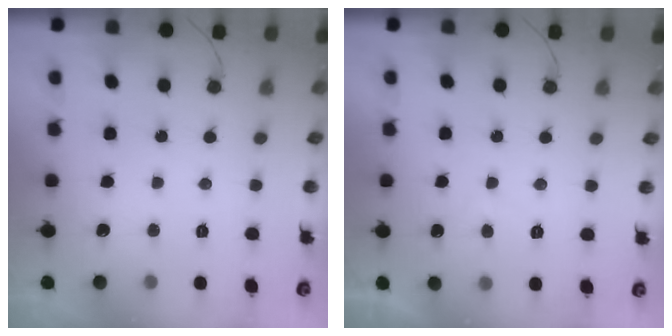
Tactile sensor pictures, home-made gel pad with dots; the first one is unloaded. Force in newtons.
{"total": 1.2, "press": 1.0, "slide": 0.7}